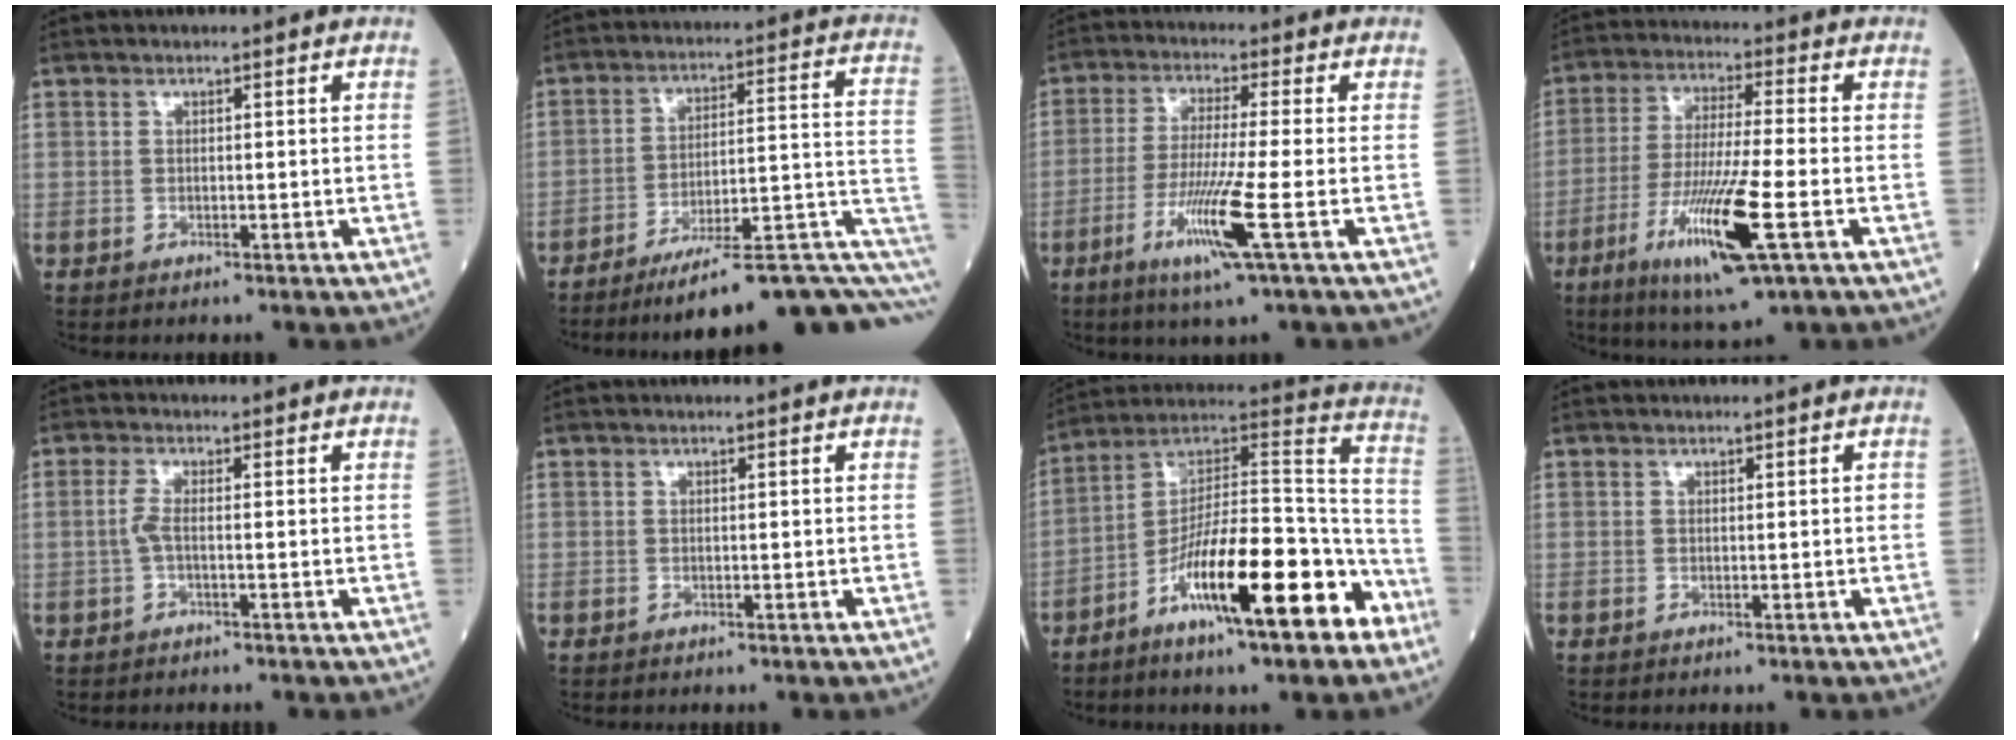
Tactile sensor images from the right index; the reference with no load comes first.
{"total": 19.7, "force": [-10.9, 2.5, 16.2], "torque": [-0.157, 0.045, -0.154]}
{"total": 9.3, "force": [-3.7, -1.1, 8.5], "torque": [-0.168, -0.024, -0.074]}
{"total": 13.7, "force": [-5.4, 0.6, 12.6], "torque": [-0.247, -0.027, -0.096]}
{"total": 2.0, "force": [-0.4, 0.2, 2.0], "torque": [-0.044, 0.002, -0.011]}
{"total": 0.0}
{"total": 21.3, "force": [-10.5, 4.0, 18.1], "torque": [-0.270, 0.011, -0.166]}
{"total": 0.5, "force": [0.1, 0.2, 0.5], "torque": [-0.006, 0.001, 0.002]}